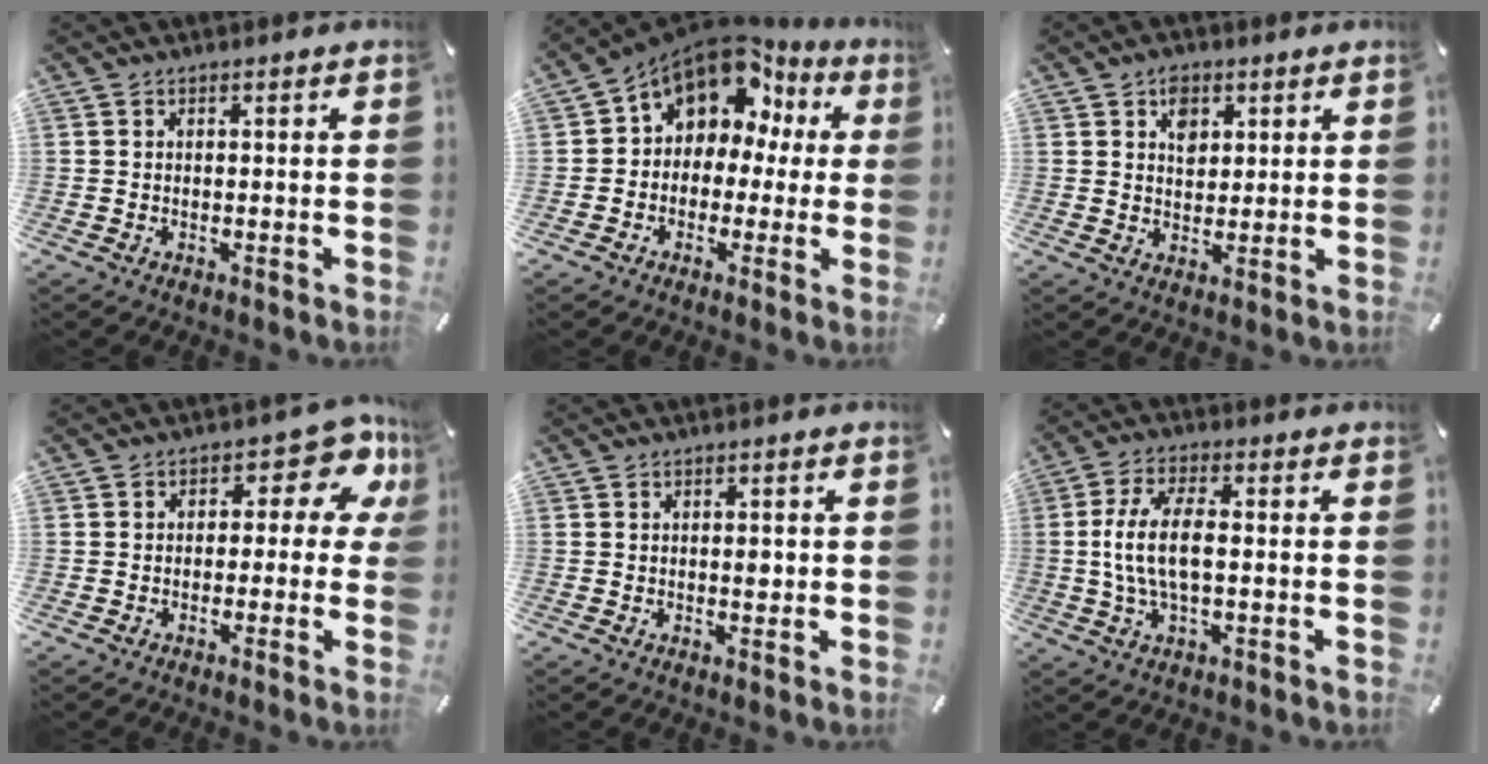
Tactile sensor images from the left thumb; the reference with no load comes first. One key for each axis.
{"total": 11.1, "fx": 6.0, "fy": 8.0, "fz": 4.9, "tx": -0.097, "ty": -0.040, "tz": 0.110}
{"total": 4.9, "fx": 1.9, "fy": 3.8, "fz": 2.5, "tx": -0.025, "ty": -0.007, "tz": 0.028}
{"total": 10.0, "fx": 3.3, "fy": 5.1, "fz": 7.9, "tx": -0.092, "ty": -0.025, "tz": 0.054}
{"total": 1.7, "fx": 0.2, "fy": 0.9, "fz": 1.4, "tx": -0.012, "ty": -0.005, "tz": -0.002}
{"total": 10.0, "fx": -0.1, "fy": 4.2, "fz": 9.0, "tx": -0.190, "ty": -0.002, "tz": -0.006}